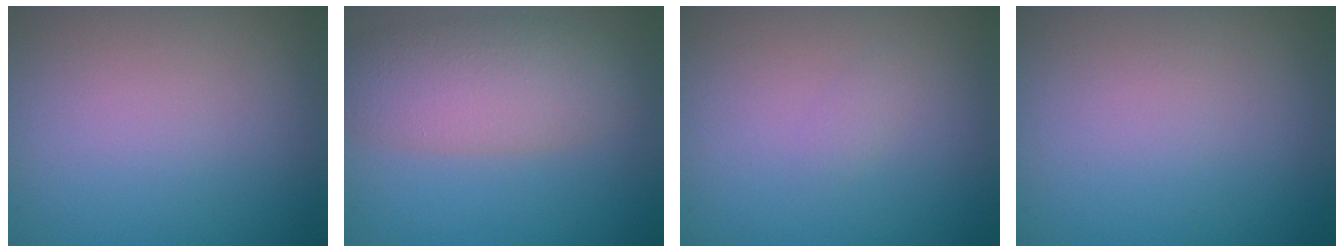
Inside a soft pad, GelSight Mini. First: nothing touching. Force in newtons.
{"total": 5.0, "press": 5.0, "slide": 0.3}
{"total": 0.6, "press": 0.6, "slide": 0.1}
{"total": 0.0}